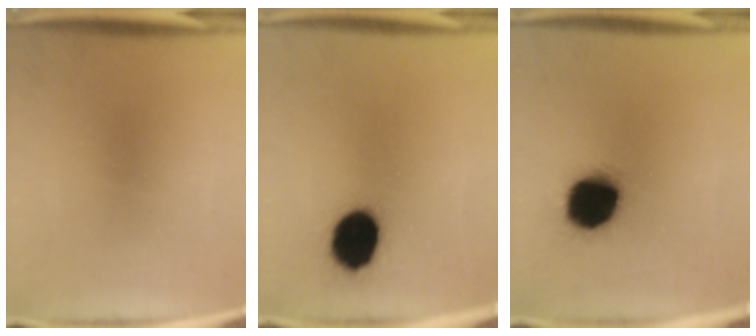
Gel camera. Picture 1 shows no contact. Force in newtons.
{"total": 13.9}
{"total": 17.1}